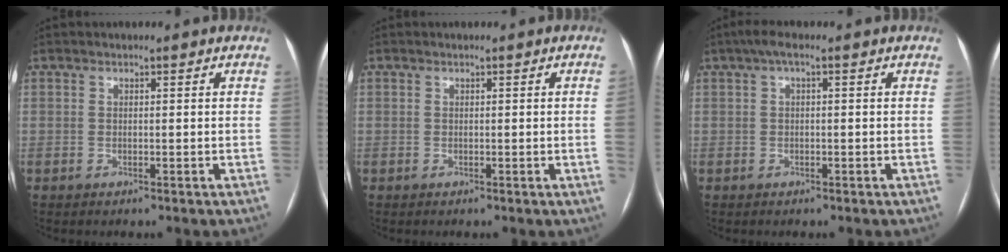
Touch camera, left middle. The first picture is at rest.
{"total": 1.0, "force": [-0.2, -0.4, 0.9], "torque": [-0.009, 0.001, -0.003]}
{"total": 2.4, "force": [0.9, 0.6, 2.2], "torque": [-0.037, 0.014, 0.013]}